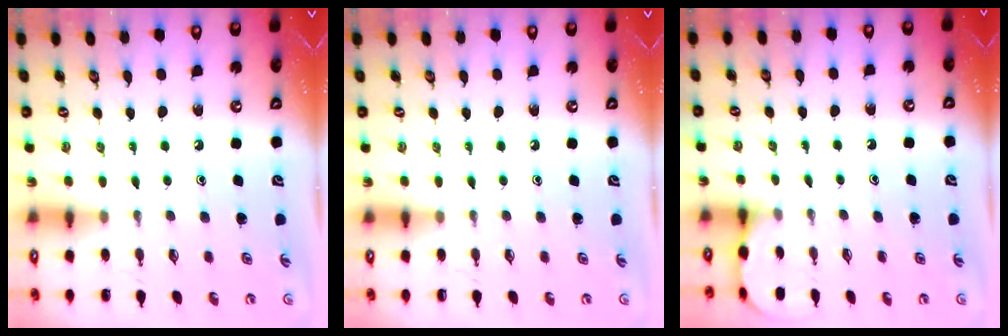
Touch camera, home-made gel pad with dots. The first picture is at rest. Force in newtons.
{"total": 0.0}
{"total": 3.5, "press": 3.5, "slide": 0.3}